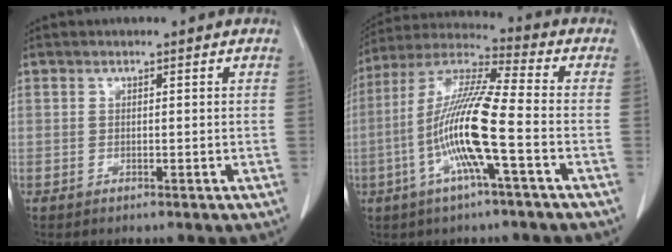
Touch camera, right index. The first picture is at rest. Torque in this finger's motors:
{"motor_torque": [2.02, -0.12, 0.49, 0.21]}